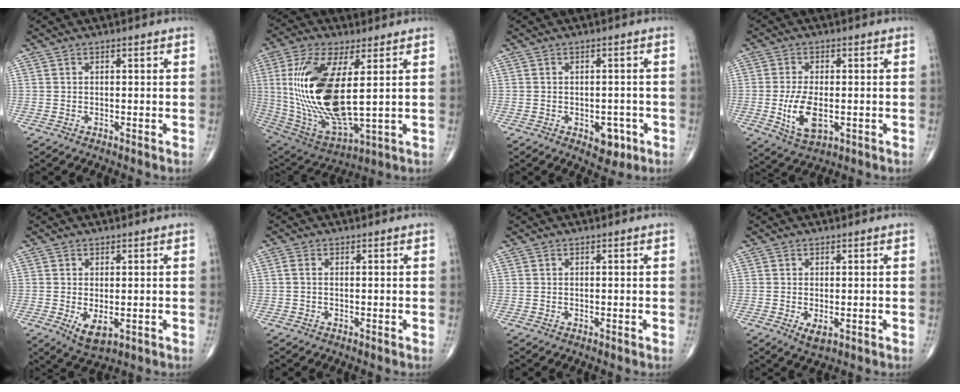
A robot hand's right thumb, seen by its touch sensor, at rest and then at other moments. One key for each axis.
{"total": 22.0, "fx": 3.0, "fy": 8.5, "fz": 20.1, "tx": -0.427, "ty": -0.026, "tz": 0.068}
{"total": 6.2, "fx": -2.6, "fy": 3.7, "fz": 4.2, "tx": -0.025, "ty": 0.012, "tz": -0.027}
{"total": 8.2, "fx": -1.5, "fy": 4.2, "fz": 6.9, "tx": -0.130, "ty": -0.007, "tz": -0.020}
{"total": 4.5, "fx": -1.0, "fy": 2.3, "fz": 3.8, "tx": -0.060, "ty": -0.012, "tz": -0.004}
{"total": 1.0, "fx": 0.0, "fy": 0.5, "fz": 0.9, "tx": -0.020, "ty": 0.000, "tz": -0.003}
{"total": 0.0}
{"total": 2.4, "fx": -0.6, "fy": 1.2, "fz": 2.1, "tx": -0.033, "ty": -0.006, "tz": -0.004}